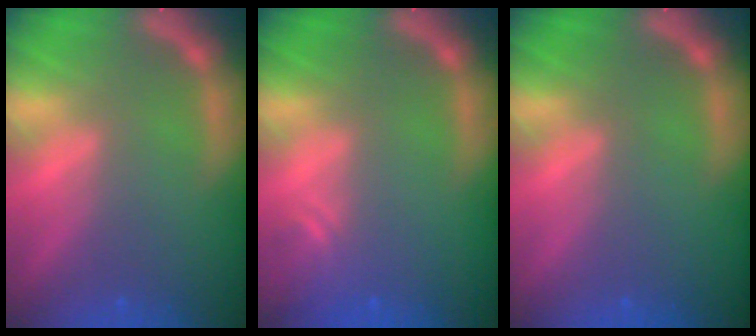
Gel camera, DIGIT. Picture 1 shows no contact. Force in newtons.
{"total": 1.9}
{"total": 0.0}